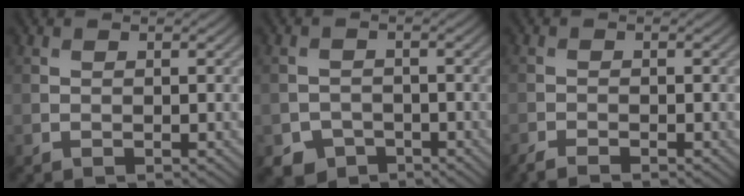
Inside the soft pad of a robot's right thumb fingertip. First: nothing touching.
{"total": 3.3, "force": [-2.3, 2.2, 0.8], "torque": [-0.012, -0.007, -0.044]}
{"total": 1.9, "force": [-1.7, 0.2, 0.8], "torque": [-0.018, -0.006, -0.037]}